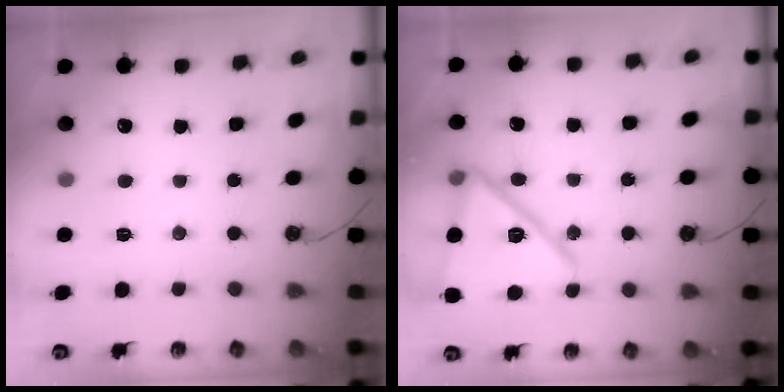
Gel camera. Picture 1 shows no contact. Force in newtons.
{"total": 17.8, "press": 16.4, "slide": 7.0}